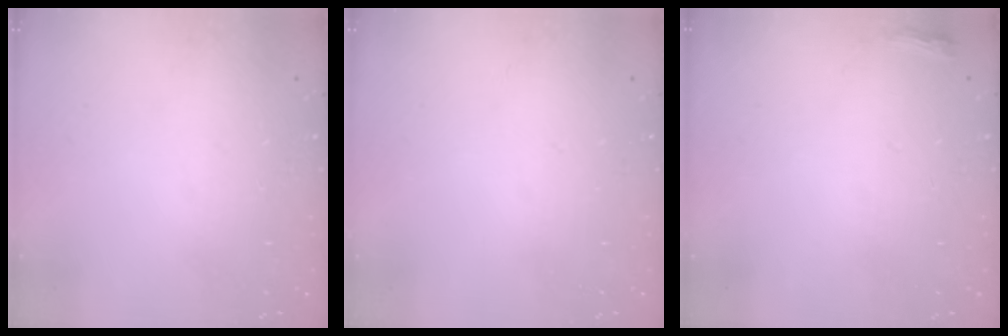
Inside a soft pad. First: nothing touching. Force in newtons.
{"total": 0.0}
{"total": 3.5, "press": 3.4, "slide": 0.8}